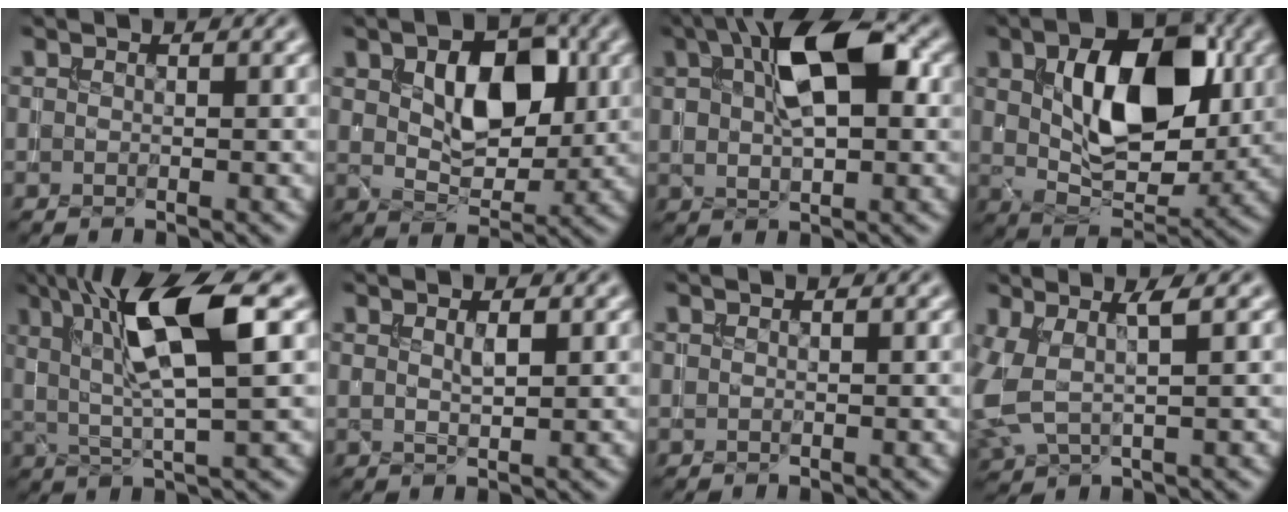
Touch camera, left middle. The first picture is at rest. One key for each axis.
{"total": 6.9, "fx": 1.6, "fy": 4.1, "fz": 5.3, "tx": -0.087, "ty": -0.003, "tz": 0.025}
{"total": 9.1, "fx": 2.9, "fy": 4.3, "fz": 7.5, "tx": -0.127, "ty": 0.018, "tz": 0.043}
{"total": 10.0, "fx": 2.0, "fy": 5.7, "fz": 7.9, "tx": -0.133, "ty": 0.001, "tz": 0.036}
{"total": 9.1, "fx": 2.9, "fy": 2.0, "fz": 8.4, "tx": -0.153, "ty": 0.001, "tz": 0.053}
{"total": 1.2, "fx": 0.7, "fy": 0.3, "fz": 1.0, "tx": -0.021, "ty": -0.001, "tz": 0.012}
{"total": 0.0}
{"total": 4.2, "fx": 0.8, "fy": 1.7, "fz": 3.7, "tx": -0.101, "ty": -0.005, "tz": 0.017}